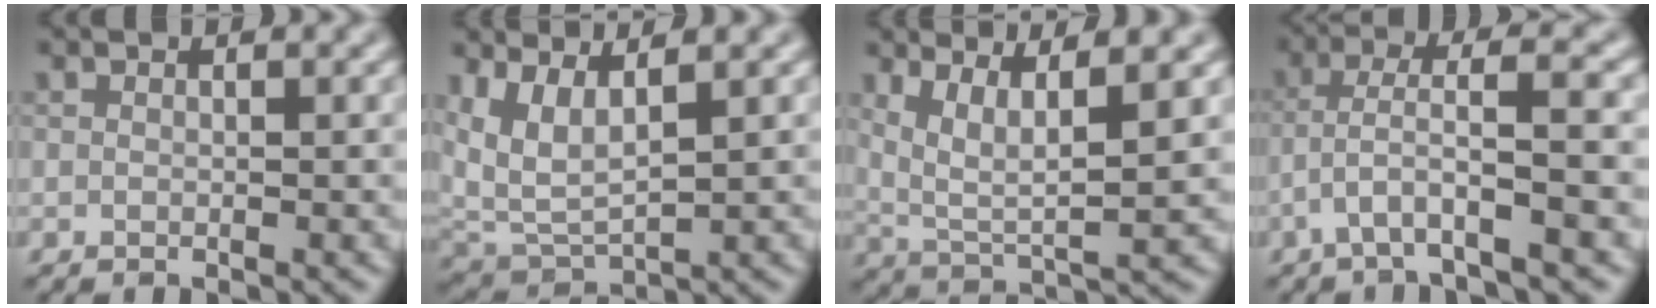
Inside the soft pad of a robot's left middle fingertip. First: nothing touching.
{"total": 4.8, "force": [2.3, 2.3, 3.5], "torque": [-0.098, -0.014, 0.047]}
{"total": 5.2, "force": [2.4, 1.6, 4.3], "torque": [-0.088, -0.014, 0.046]}
{"total": 4.5, "force": [-1.7, 0.6, 4.2], "torque": [-0.087, 0.004, -0.044]}